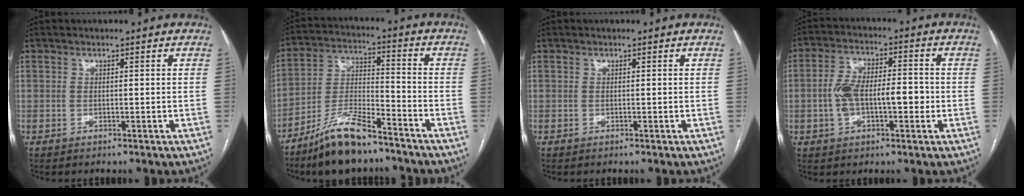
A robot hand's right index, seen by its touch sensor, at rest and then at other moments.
{"total": 11.8, "force": [-8.9, 2.4, 7.3], "torque": [-0.148, -0.009, -0.165]}
{"total": 0.0}
{"total": 9.0, "force": [-1.3, 4.0, 8.0], "torque": [-0.154, 0.029, -0.021]}